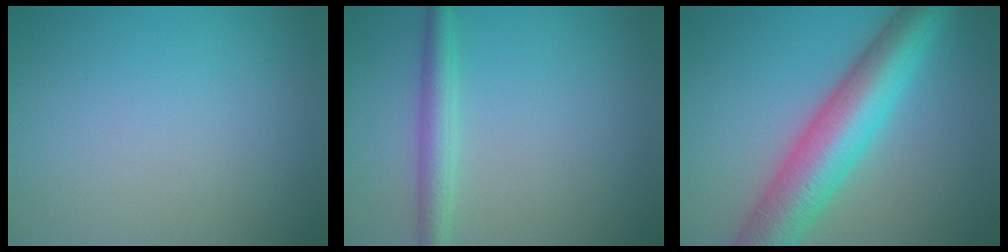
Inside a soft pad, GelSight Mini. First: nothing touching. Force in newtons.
{"total": 2.7, "press": 2.7, "slide": 0.0}
{"total": 9.1, "press": 9.1, "slide": 0.1}